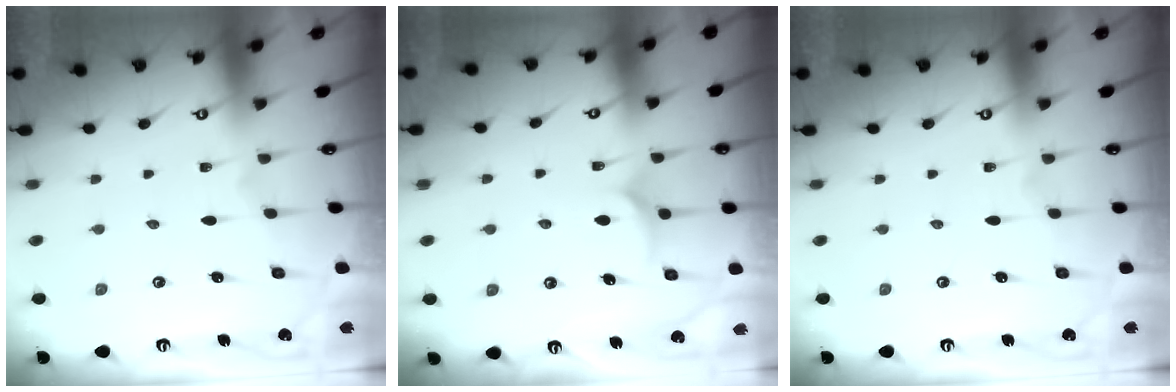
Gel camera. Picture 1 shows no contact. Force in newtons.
{"total": 6.3, "press": 6.3, "slide": 0.3}
{"total": 0.0}